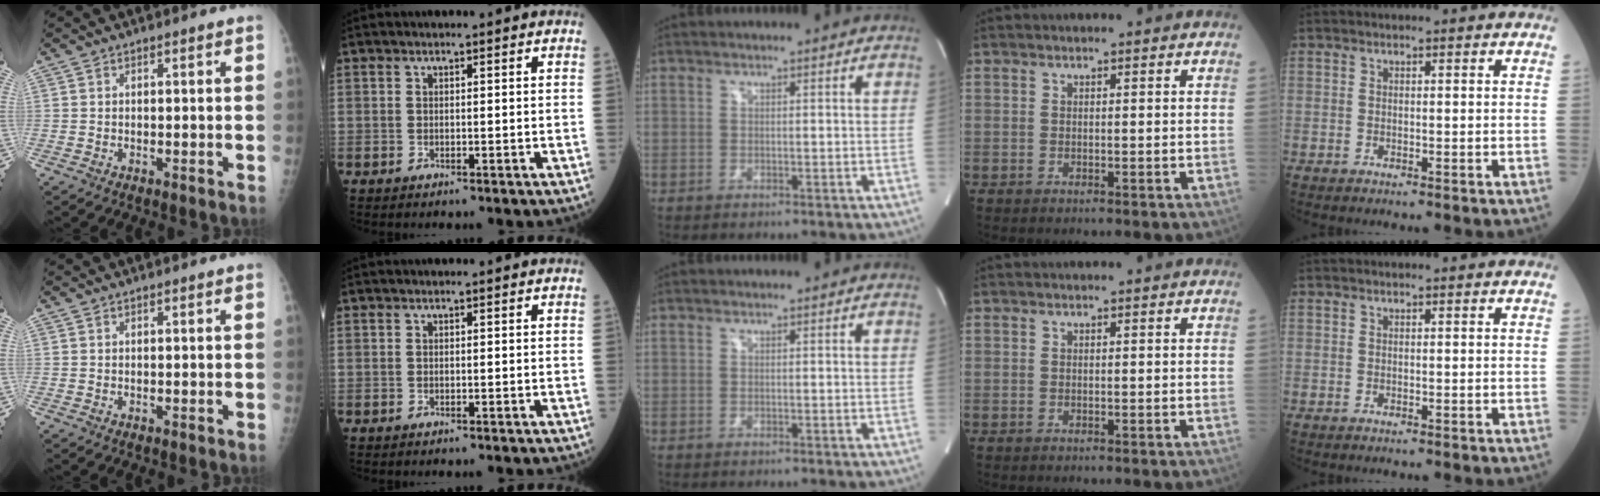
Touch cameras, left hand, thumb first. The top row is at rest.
{}